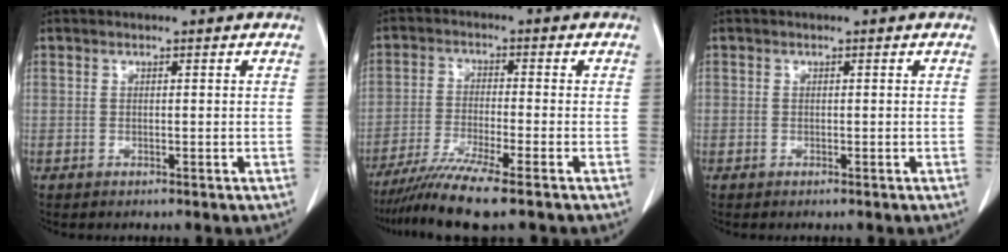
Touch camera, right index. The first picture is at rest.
{"total": 8.9, "force": [-6.9, -0.8, 5.6], "torque": [-0.097, -0.029, -0.119]}
{"total": 0.0}